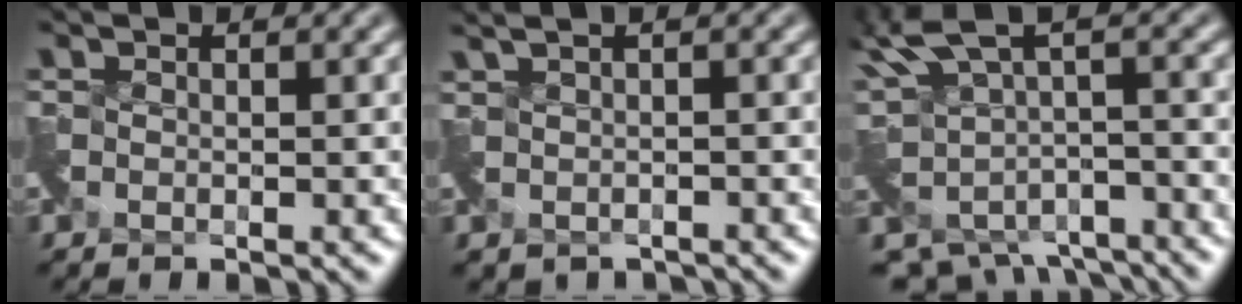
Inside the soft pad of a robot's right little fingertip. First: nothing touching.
{"total": 2.6, "force": [-0.3, 1.5, 2.2], "torque": [-0.046, -0.017, -0.002]}
{"total": 6.3, "force": [-1.6, 3.7, 4.9], "torque": [-0.104, -0.032, -0.009]}